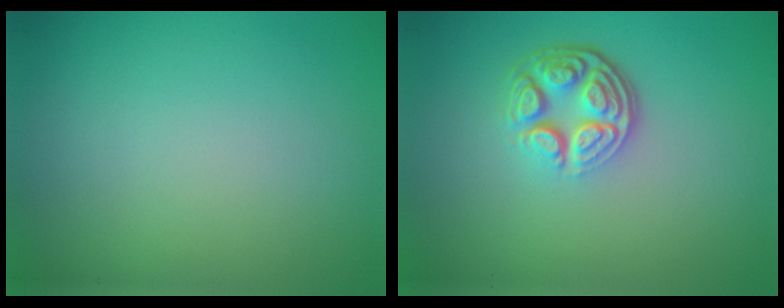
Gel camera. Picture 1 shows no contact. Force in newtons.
{"total": 4.8, "press": 3.5, "slide": 3.3}